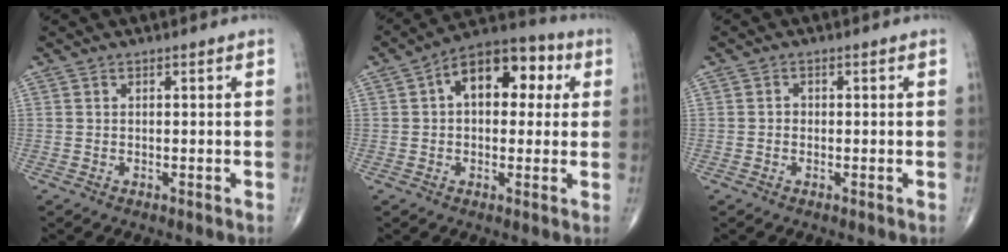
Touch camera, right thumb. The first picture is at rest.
{"total": 10.3, "force": [2.2, 6.4, 7.8], "torque": [-0.077, 0.026, 0.024]}
{"total": 0.9, "force": [-0.2, 0.8, 0.4], "torque": [0.001, 0.004, -0.006]}